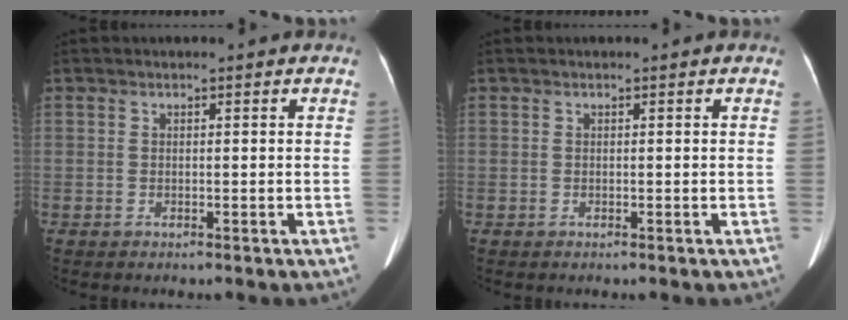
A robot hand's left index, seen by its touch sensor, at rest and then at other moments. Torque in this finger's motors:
{"motor_torque": [0.00, 0.00, 0.00, 0.00]}